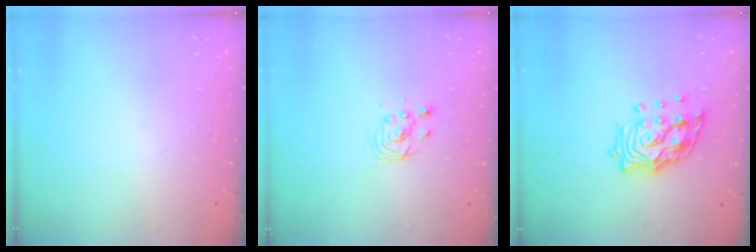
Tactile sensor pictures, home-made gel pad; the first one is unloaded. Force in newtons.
{"total": 2.9, "press": 2.9, "slide": 0.1}
{"total": 15.8, "press": 15.7, "slide": 1.6}